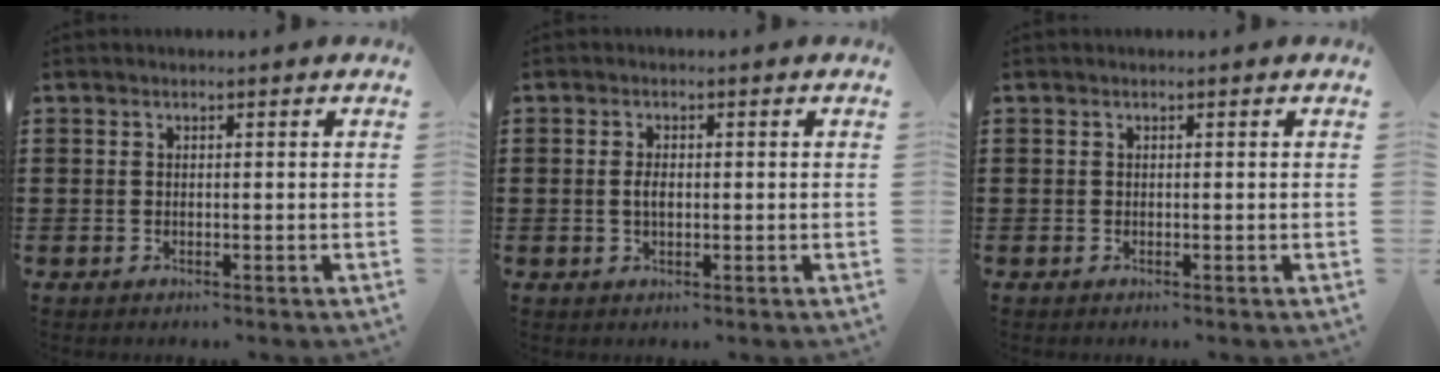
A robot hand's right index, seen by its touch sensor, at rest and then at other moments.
{"total": 2.1, "force": [0.0, 1.0, 1.9], "torque": [-0.038, 0.004, -0.002]}
{"total": 0.0}